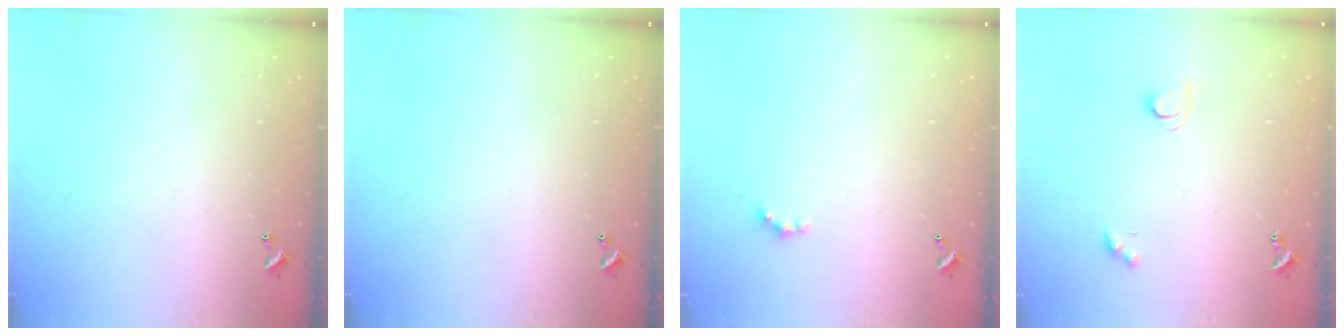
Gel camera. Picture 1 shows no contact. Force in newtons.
{"total": 0.0}
{"total": 1.6, "press": 1.6, "slide": 0.4}
{"total": 1.7, "press": 1.7, "slide": 0.3}